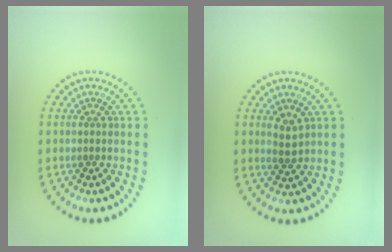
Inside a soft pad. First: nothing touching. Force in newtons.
{"total": 1.9, "press": 1.8, "slide": 0.6}